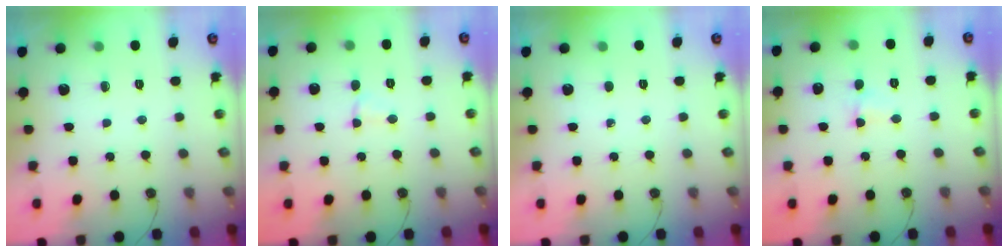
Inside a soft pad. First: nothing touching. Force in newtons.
{"total": 1.8, "press": 1.7, "slide": 0.4}
{"total": 0.0}
{"total": 1.6, "press": 1.4, "slide": 0.6}